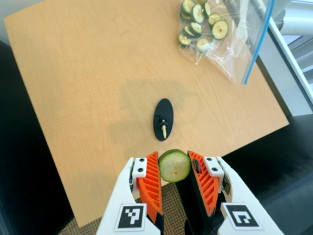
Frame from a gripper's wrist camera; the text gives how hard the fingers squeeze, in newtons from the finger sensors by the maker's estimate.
{"total": 8.7, "left": 8.7, "right": 8.8}